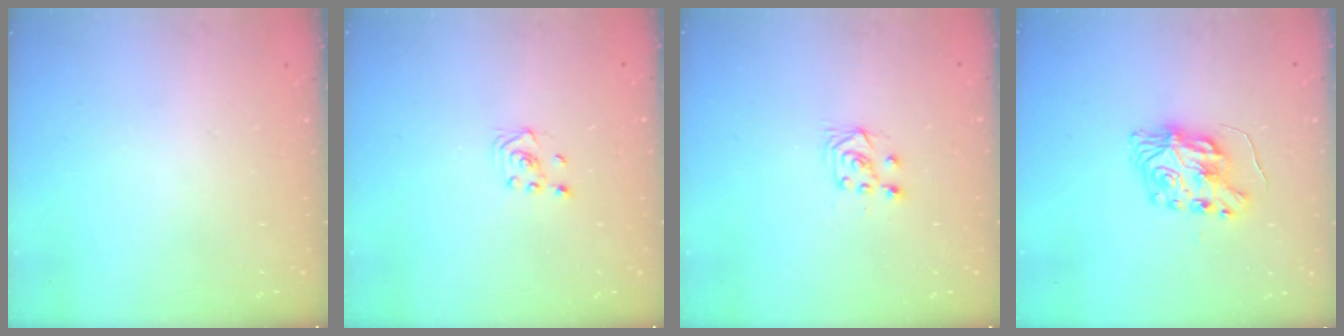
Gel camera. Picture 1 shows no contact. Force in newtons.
{"total": 2.3, "press": 2.2, "slide": 0.8}
{"total": 6.3, "press": 6.3, "slide": 0.7}
{"total": 8.3, "press": 8.2, "slide": 0.2}